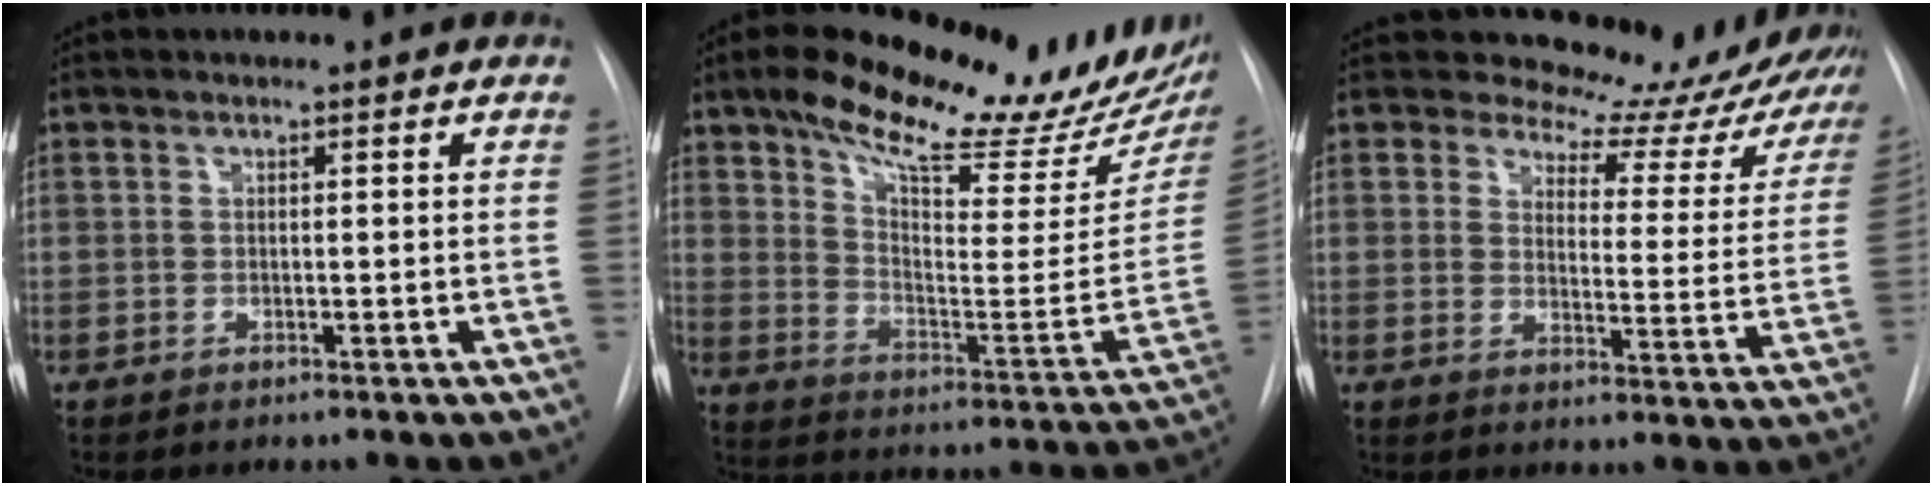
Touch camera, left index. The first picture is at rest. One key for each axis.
{"total": 25.0, "fx": 18.3, "fy": 6.2, "fz": 15.8, "tx": -0.236, "ty": -0.019, "tz": 0.255}
{"total": 20.2, "fx": 18.9, "fy": 6.3, "fz": 3.7, "tx": -0.008, "ty": -0.079, "tz": 0.196}